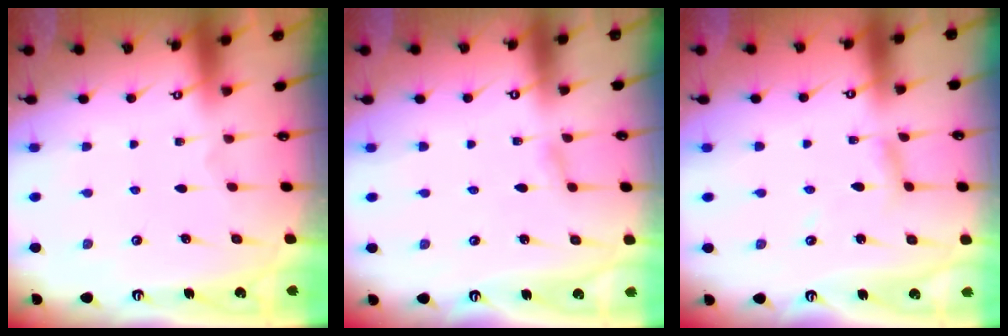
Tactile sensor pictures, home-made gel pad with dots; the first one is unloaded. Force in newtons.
{"total": 1.6, "press": 1.6, "slide": 0.1}
{"total": 4.8, "press": 4.7, "slide": 0.3}